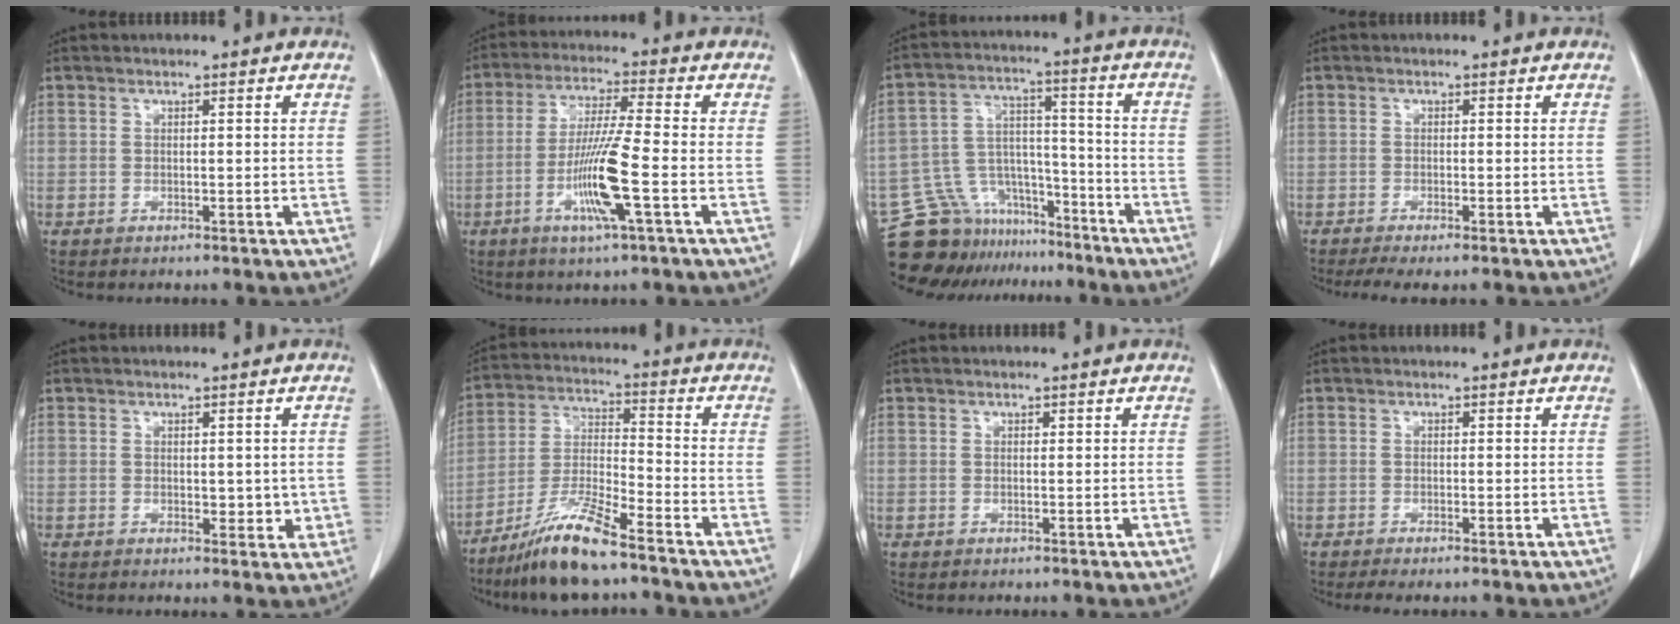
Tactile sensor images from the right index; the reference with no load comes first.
{"total": 10.3, "force": [-3.2, -0.5, 9.8], "torque": [-0.195, -0.013, -0.064]}
{"total": 12.5, "force": [-10.9, 6.2, 0.9], "torque": [-0.014, 0.061, -0.182]}
{"total": 4.0, "force": [-3.1, 0.4, 2.4], "torque": [-0.037, -0.008, -0.050]}
{"total": 3.0, "force": [0.1, 1.8, 2.5], "torque": [-0.024, -0.006, 0.006]}
{"total": 10.5, "force": [-7.9, 0.3, 6.9], "torque": [-0.143, -0.025, -0.156]}
{"total": 0.0}
{"total": 2.3, "force": [-1.8, 0.1, 1.4], "torque": [-0.019, -0.005, -0.028]}